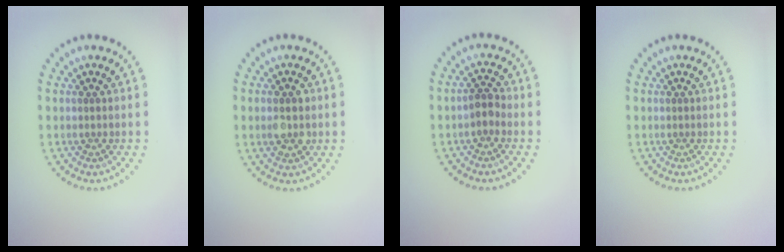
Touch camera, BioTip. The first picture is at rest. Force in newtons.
{"total": 2.7, "press": 2.7, "slide": 0.2}
{"total": 1.4, "press": 1.4, "slide": 0.5}
{"total": 0.0}